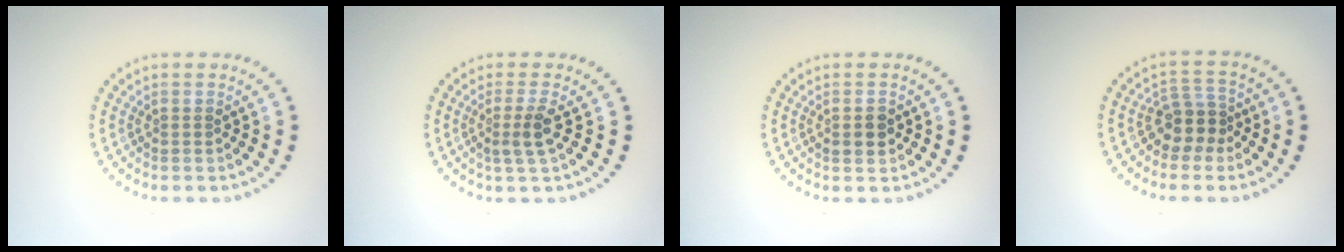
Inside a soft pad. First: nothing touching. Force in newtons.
{"total": 2.3, "press": 1.8, "slide": 1.4}
{"total": 1.3, "press": 1.3, "slide": 0.1}
{"total": 2.8, "press": 2.3, "slide": 1.6}